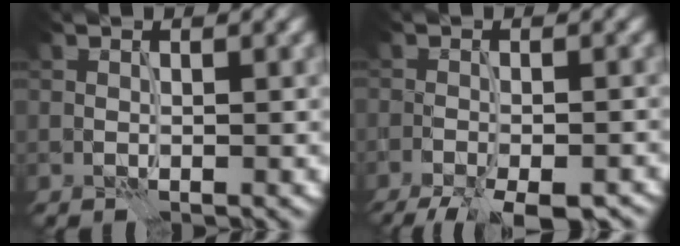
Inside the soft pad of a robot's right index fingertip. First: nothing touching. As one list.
[{"total": 8.7, "force": [-6.7, 2.8, 4.9], "torque": [-0.069, -0.027, -0.087]}]